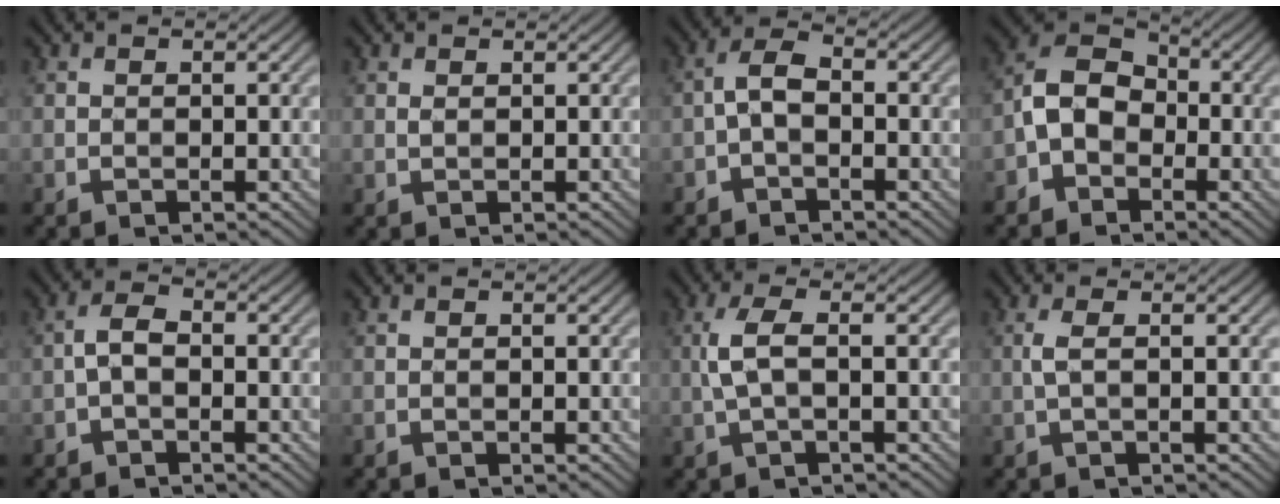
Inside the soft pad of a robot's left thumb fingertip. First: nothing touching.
{"total": 0.9, "force": [0.4, 0.7, 0.4], "torque": [-0.012, 0.000, 0.009]}
{"total": 3.3, "force": [-1.0, 1.7, 2.6], "torque": [-0.052, 0.012, -0.028]}
{"total": 6.6, "force": [-2.3, 5.0, 3.7], "torque": [-0.073, 0.010, -0.063]}
{"total": 2.6, "force": [-0.8, 1.4, 2.1], "torque": [-0.042, 0.009, -0.022]}
{"total": 0.0}
{"total": 3.6, "force": [0.0, 1.0, 3.5], "torque": [-0.080, 0.008, -0.002]}
{"total": 1.7, "force": [0.1, 0.3, 1.7], "torque": [-0.040, 0.007, -0.001]}